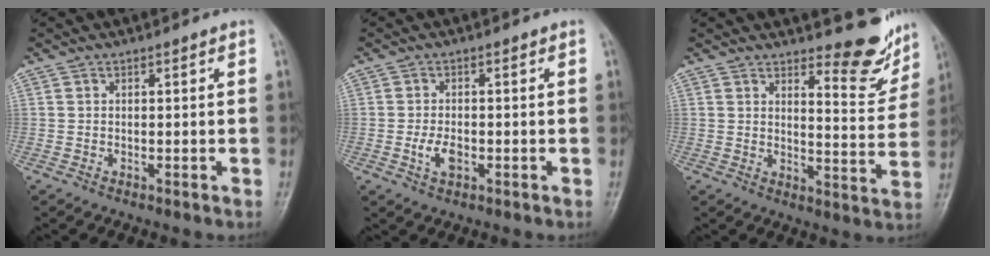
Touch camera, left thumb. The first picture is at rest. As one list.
[{"total": 3.5, "force": [-1.0, 2.0, 2.7], "torque": [-0.052, 0.000, -0.019]}, {"total": 9.2, "force": [7.6, 2.6, 4.5], "torque": [-0.030, -0.070, 0.102]}]